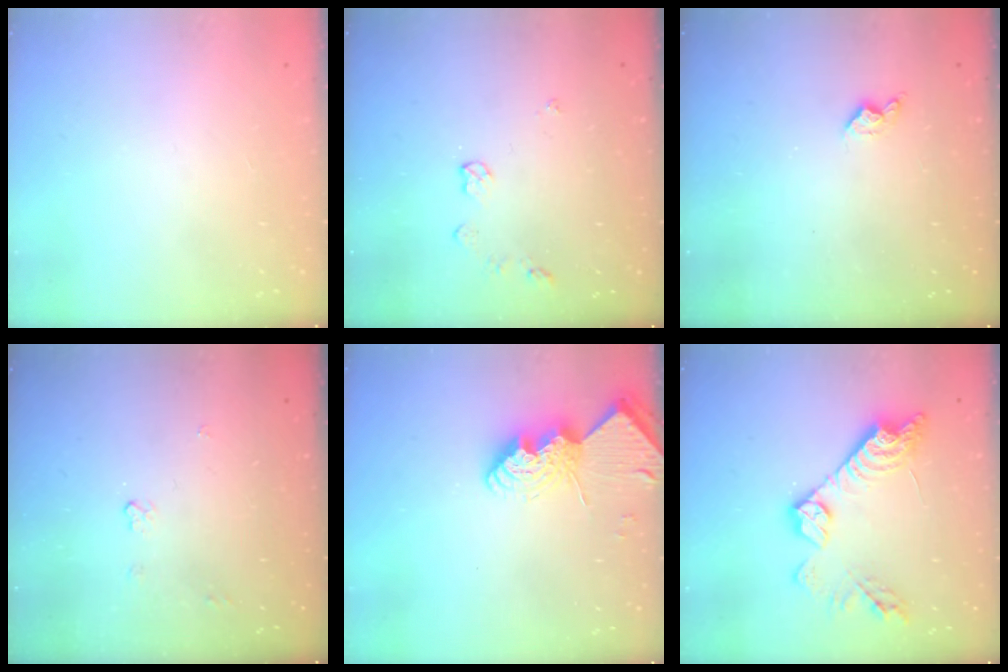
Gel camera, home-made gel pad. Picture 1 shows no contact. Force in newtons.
{"total": 4.4, "press": 4.4, "slide": 0.6}
{"total": 5.0, "press": 4.9, "slide": 0.6}
{"total": 3.7, "press": 3.6, "slide": 0.6}
{"total": 11.6, "press": 11.6, "slide": 0.9}
{"total": 16.1, "press": 16.0, "slide": 0.9}